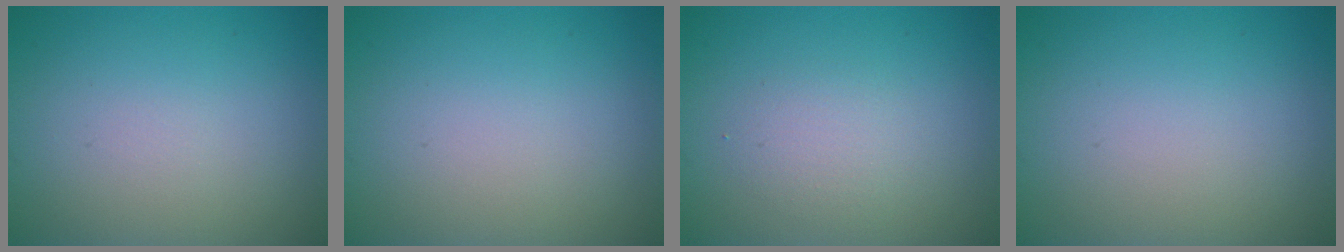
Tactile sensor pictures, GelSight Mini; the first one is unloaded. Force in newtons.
{"total": 0.0}
{"total": 1.8, "press": 1.8, "slide": 0.1}
{"total": 0.0}